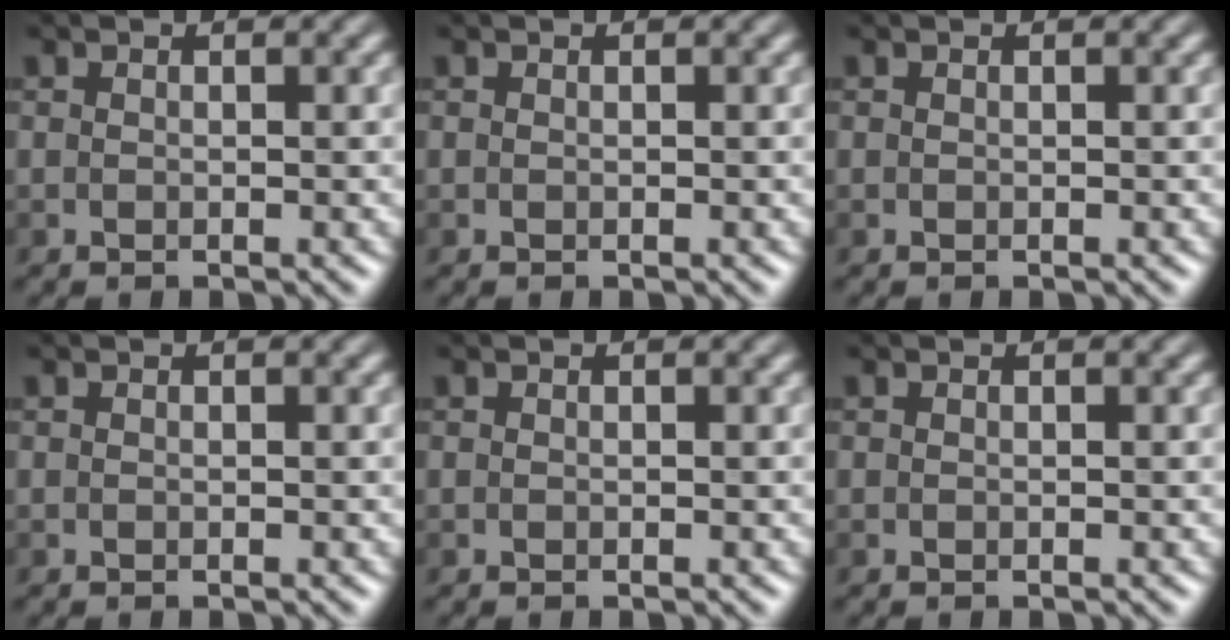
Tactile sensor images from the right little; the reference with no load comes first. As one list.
[{"total": 0.0}, {"total": 0.0}, {"total": 0.0}, {"total": 0.0}, {"total": 0.0}]